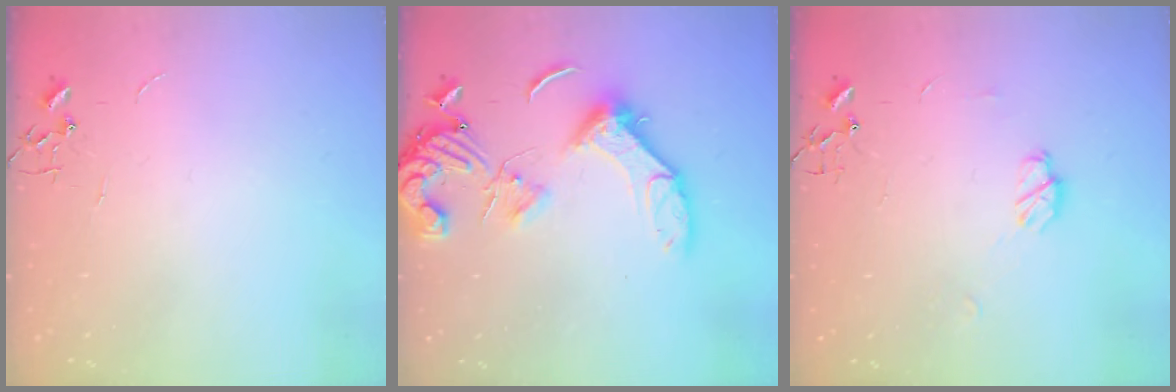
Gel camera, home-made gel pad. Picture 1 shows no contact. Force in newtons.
{"total": 15.0, "press": 14.9, "slide": 1.9}
{"total": 6.1, "press": 6.0, "slide": 0.4}